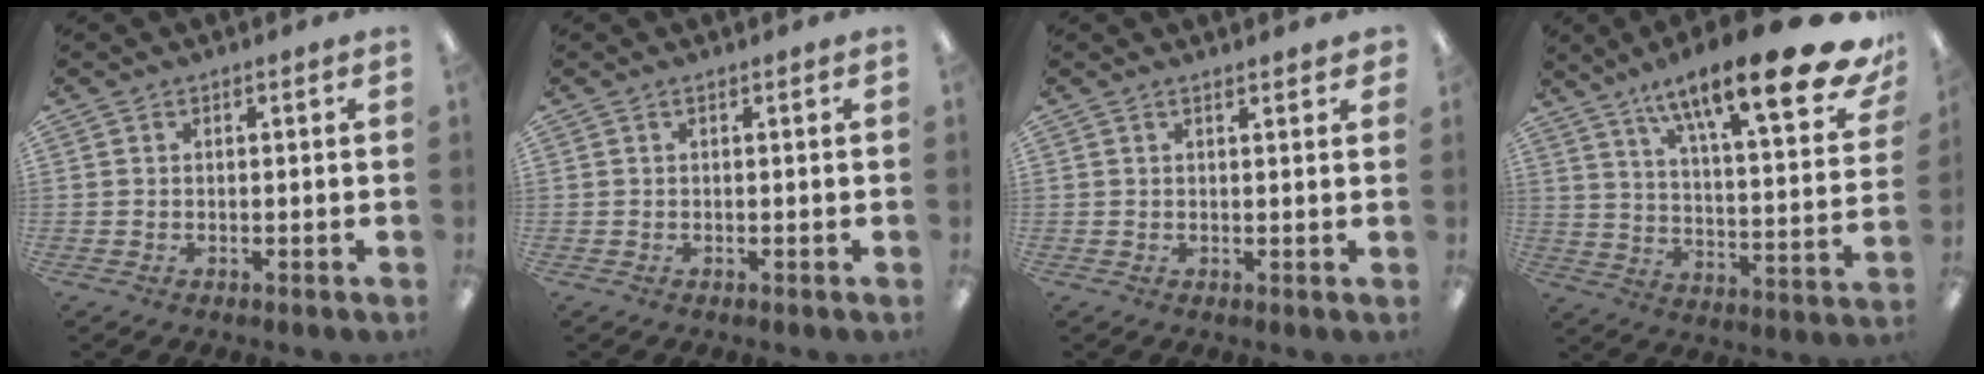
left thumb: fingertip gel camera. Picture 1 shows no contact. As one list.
[{"total": 0.0}, {"total": 1.2, "force": [1.1, 0.2, 0.5], "torque": [-0.003, -0.003, 0.018]}, {"total": 23.0, "force": [15.3, 5.1, 16.4], "torque": [-0.249, -0.097, 0.239]}]